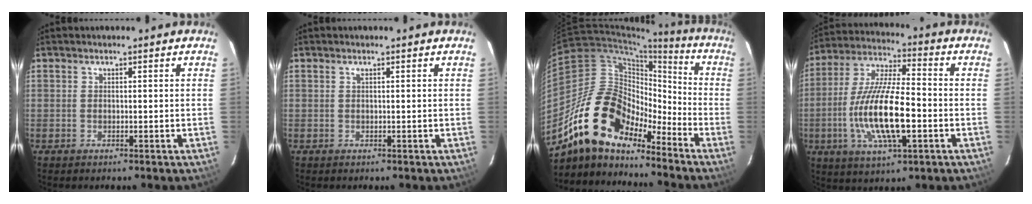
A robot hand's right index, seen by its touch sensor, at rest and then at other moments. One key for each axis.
{"total": 0.0}
{"total": 17.9, "fx": -13.2, "fy": 8.4, "fz": 8.6, "tx": -0.158, "ty": 0.005, "tz": -0.239}
{"total": 16.6, "fx": -4.1, "fy": 4.7, "fz": 15.4, "tx": -0.313, "ty": -0.009, "tz": -0.077}